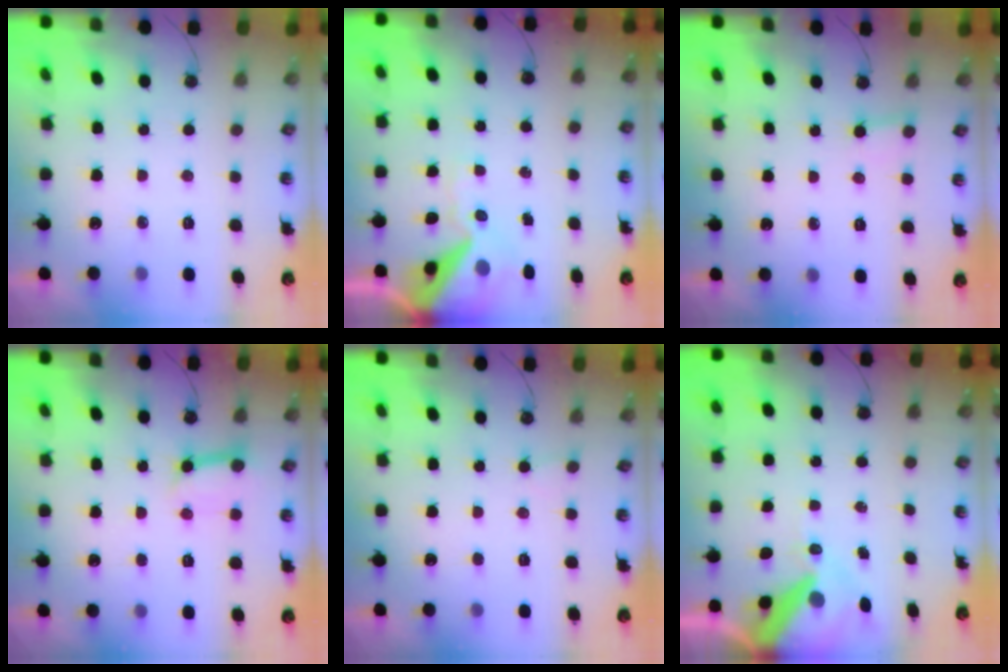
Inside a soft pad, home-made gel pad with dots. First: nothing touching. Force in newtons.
{"total": 12.1, "press": 12.0, "slide": 1.6}
{"total": 2.2, "press": 2.2, "slide": 0.2}
{"total": 8.3, "press": 8.2, "slide": 0.9}
{"total": 4.1, "press": 4.1, "slide": 0.4}
{"total": 11.9, "press": 11.8, "slide": 1.4}